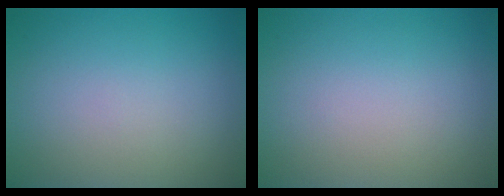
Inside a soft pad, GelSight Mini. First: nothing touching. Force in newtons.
{"total": 0.0}